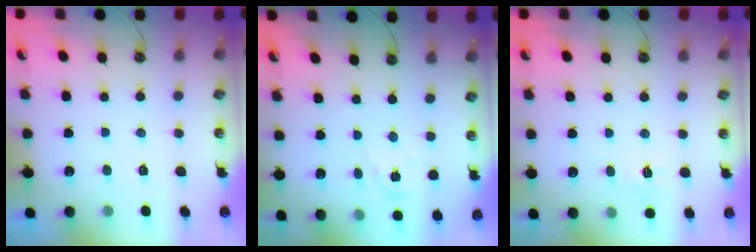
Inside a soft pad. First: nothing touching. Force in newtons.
{"total": 2.4, "press": 2.4, "slide": 0.2}
{"total": 5.6, "press": 5.6, "slide": 0.6}